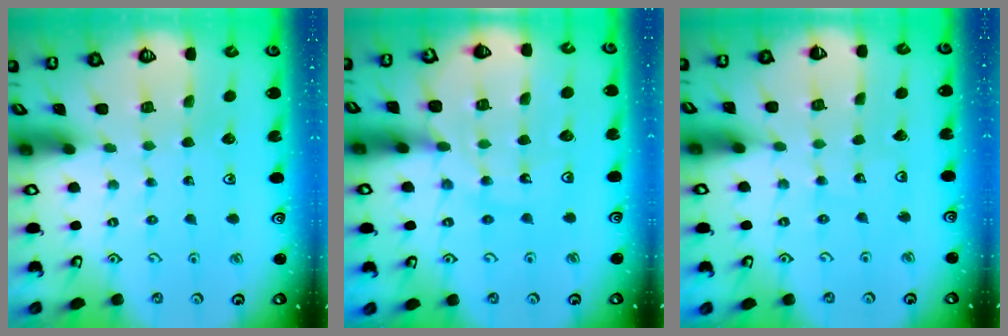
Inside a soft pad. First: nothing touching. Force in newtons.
{"total": 12.3, "press": 12.0, "slide": 2.7}
{"total": 3.4, "press": 3.4, "slide": 0.1}